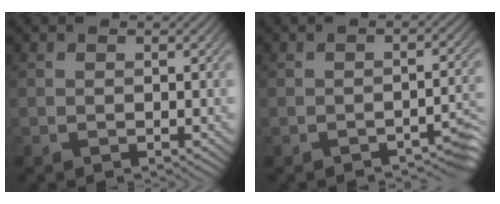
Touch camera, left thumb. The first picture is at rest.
{"total": 3.5, "force": [-2.7, 0.7, 2.2], "torque": [-0.026, 0.006, -0.033]}